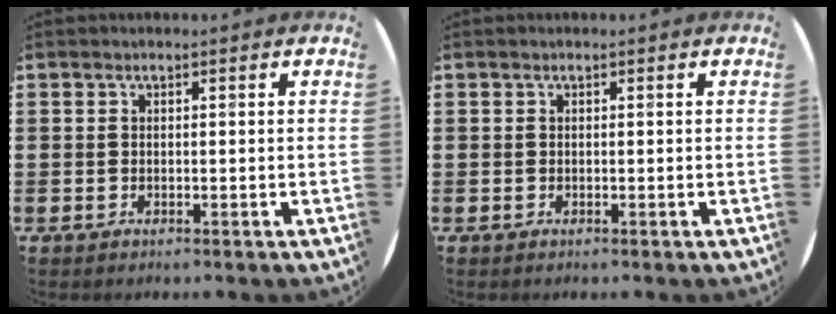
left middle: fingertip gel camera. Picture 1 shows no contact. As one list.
[{"total": 0.0}]